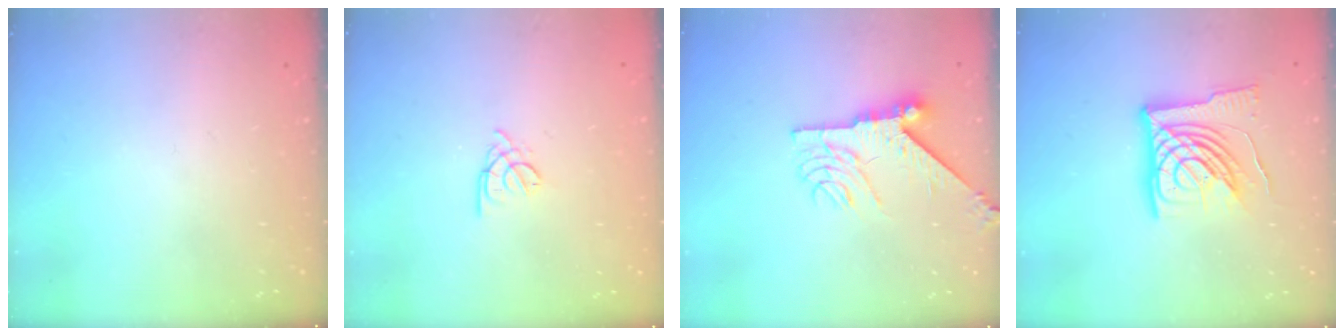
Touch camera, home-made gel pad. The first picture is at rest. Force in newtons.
{"total": 1.7, "press": 1.7, "slide": 0.4}
{"total": 9.5, "press": 9.5, "slide": 0.9}
{"total": 16.7, "press": 16.6, "slide": 1.8}